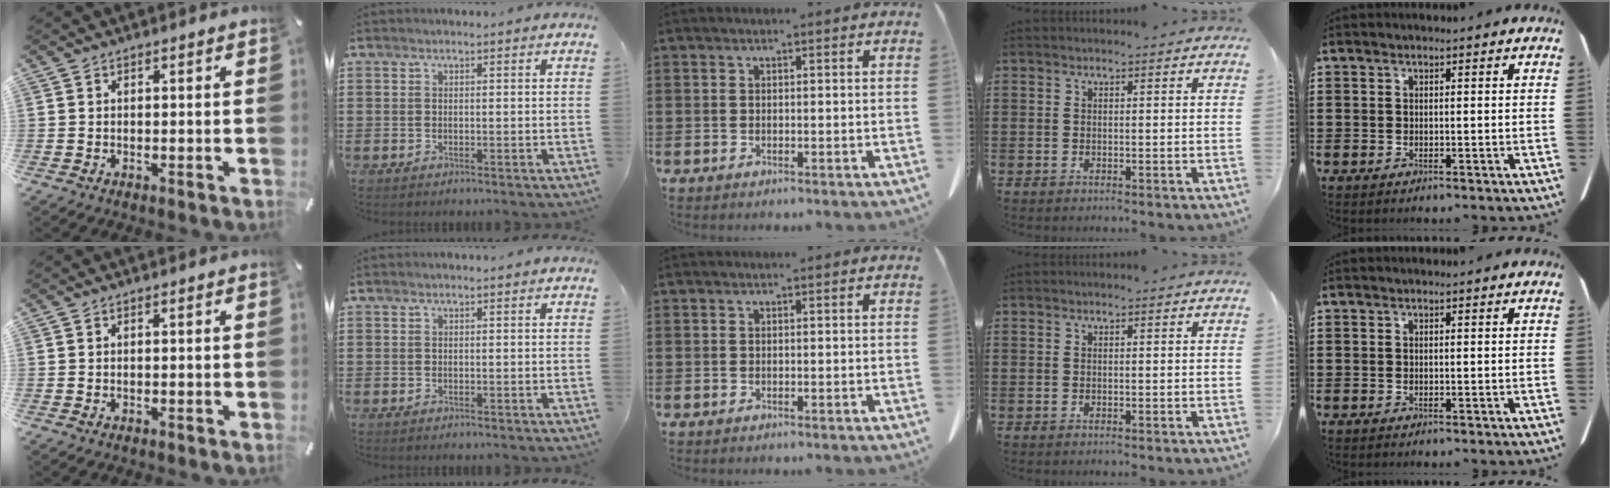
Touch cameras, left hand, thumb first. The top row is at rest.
{}